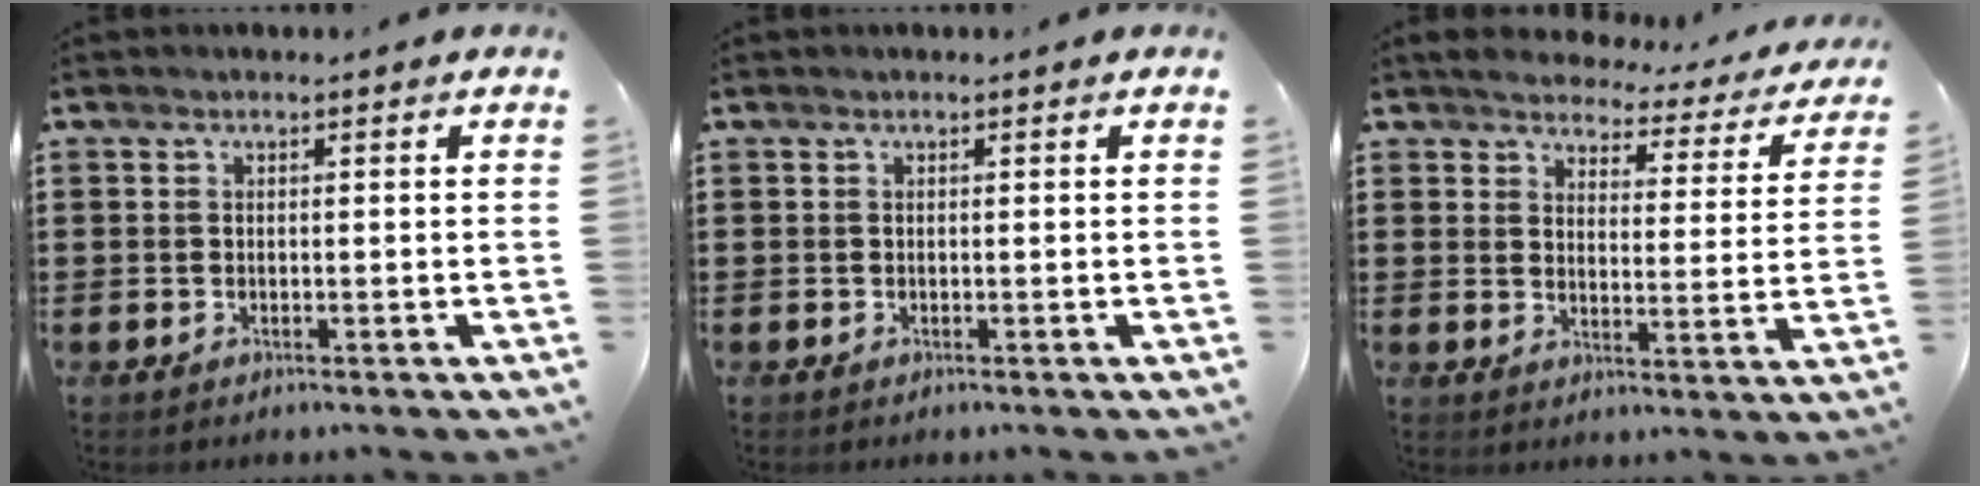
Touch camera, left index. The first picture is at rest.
{"total": 0.0}
{"total": 3.3, "force": [3.3, 0.3, 0.2], "torque": [-0.028, -0.029, 0.051]}